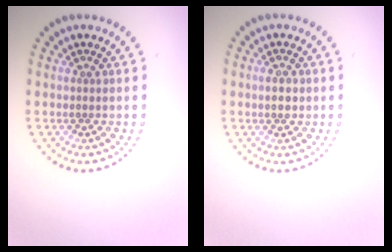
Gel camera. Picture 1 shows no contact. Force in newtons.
{"total": 1.5, "press": 1.5, "slide": 0.0}